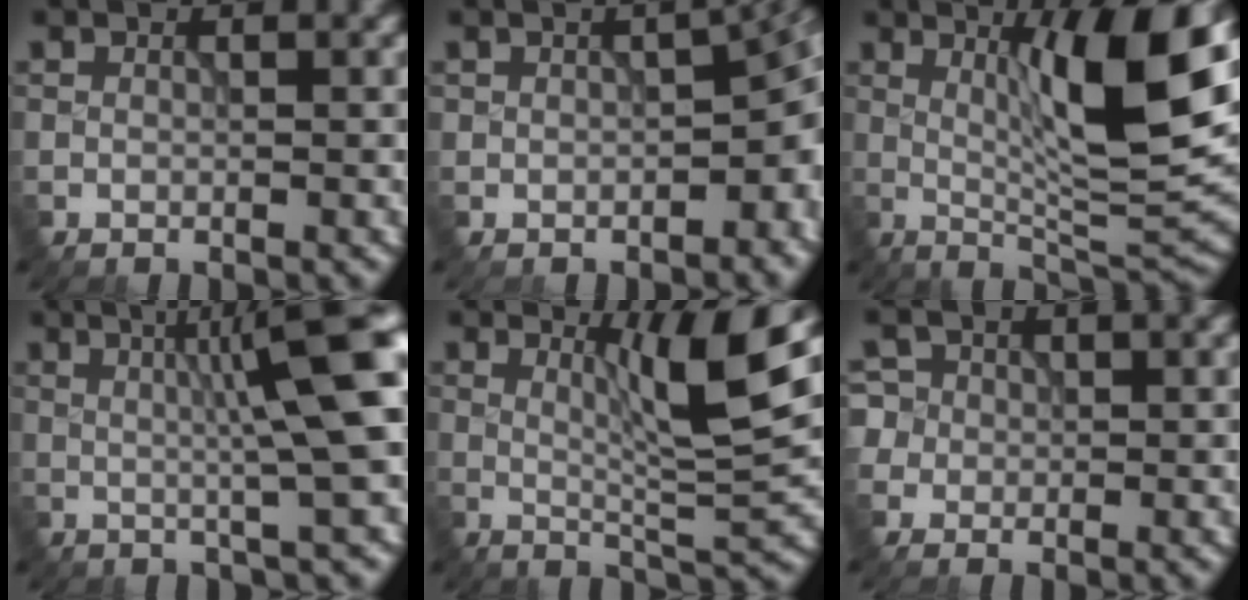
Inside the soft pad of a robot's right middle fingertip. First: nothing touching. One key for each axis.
{"total": 7.3, "fx": -0.6, "fy": 4.1, "fz": 6.1, "tx": -0.059, "ty": -0.007, "tz": -0.013}
{"total": 10.0, "fx": 2.5, "fy": 1.4, "fz": 9.6, "tx": -0.141, "ty": -0.010, "tz": 0.049}
{"total": 8.7, "fx": 1.6, "fy": 1.1, "fz": 8.4, "tx": -0.107, "ty": 0.023, "tz": 0.019}
{"total": 5.9, "fx": 2.2, "fy": 0.3, "fz": 5.5, "tx": -0.098, "ty": -0.006, "tz": 0.041}
{"total": 3.7, "fx": 0.6, "fy": 3.6, "fz": 1.0, "tx": -0.006, "ty": 0.030, "tz": -0.004}